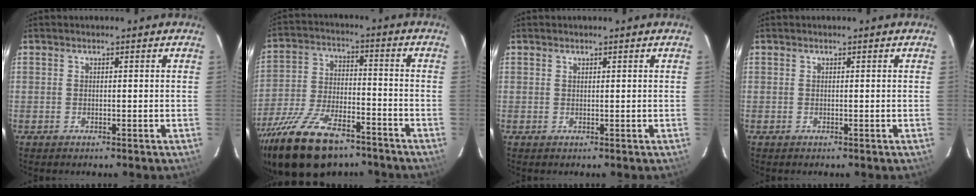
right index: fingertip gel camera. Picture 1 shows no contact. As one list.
[{"total": 19.1, "force": [-13.8, 8.0, 10.5], "torque": [-0.221, -0.026, -0.234]}, {"total": 0.0}, {"total": 0.0}]